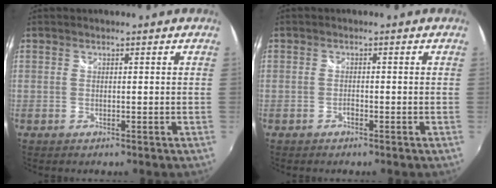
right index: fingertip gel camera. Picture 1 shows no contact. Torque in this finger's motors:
{"motor_torque": [0.26, 0.02, 0.07, 0.00]}